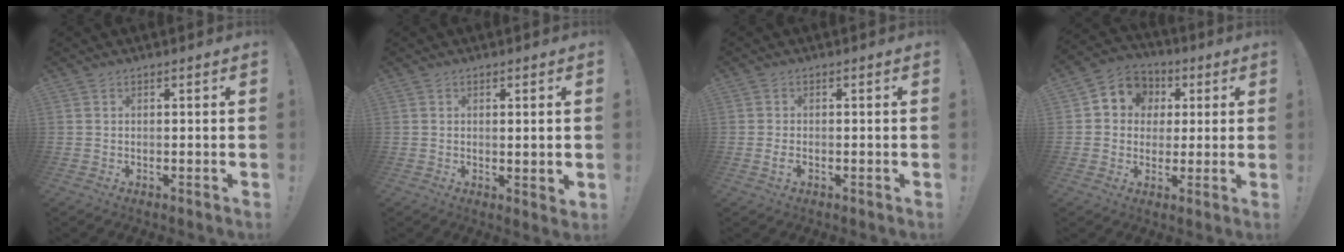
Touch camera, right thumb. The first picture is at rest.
{"total": 2.2, "force": [0.9, 0.2, 2.0], "torque": [-0.025, -0.006, 0.014]}
{"total": 1.7, "force": [-0.9, 0.9, 1.2], "torque": [-0.026, 0.006, -0.014]}
{"total": 8.7, "force": [1.6, 8.1, 2.9], "torque": [-0.039, -0.001, 0.036]}